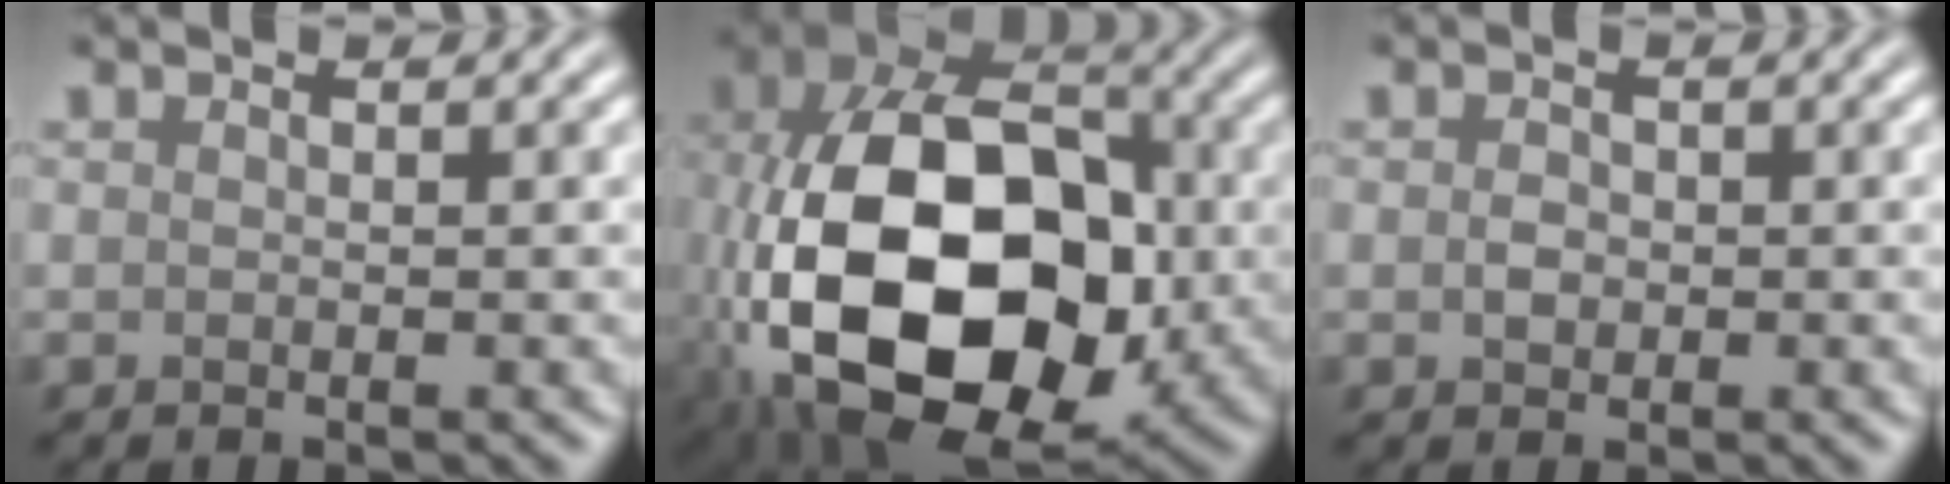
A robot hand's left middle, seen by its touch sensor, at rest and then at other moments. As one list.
[{"total": 18.0, "force": [-3.1, 11.8, 13.3], "torque": [-0.260, -0.015, -0.049]}, {"total": 1.1, "force": [-0.1, 0.9, 0.6], "torque": [-0.011, 0.002, -0.005]}]